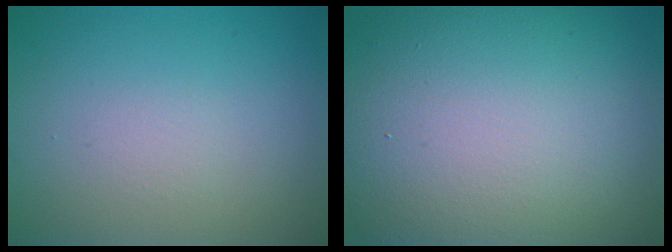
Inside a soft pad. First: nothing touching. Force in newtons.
{"total": 18.7, "press": 18.7, "slide": 1.0}